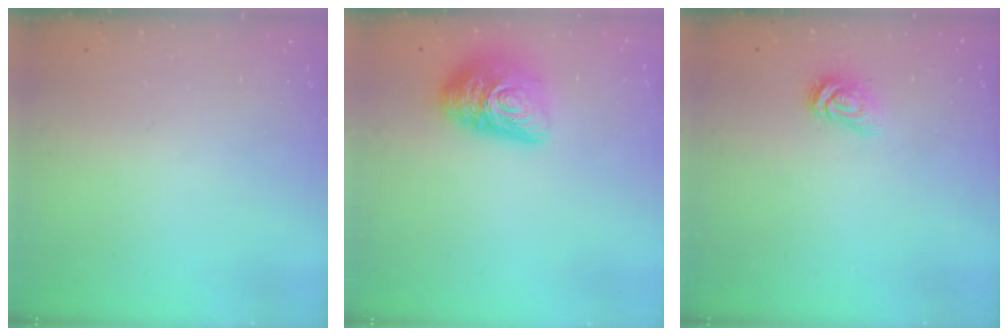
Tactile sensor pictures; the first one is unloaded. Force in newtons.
{"total": 13.9, "press": 13.9, "slide": 0.7}
{"total": 3.9, "press": 3.9, "slide": 0.5}